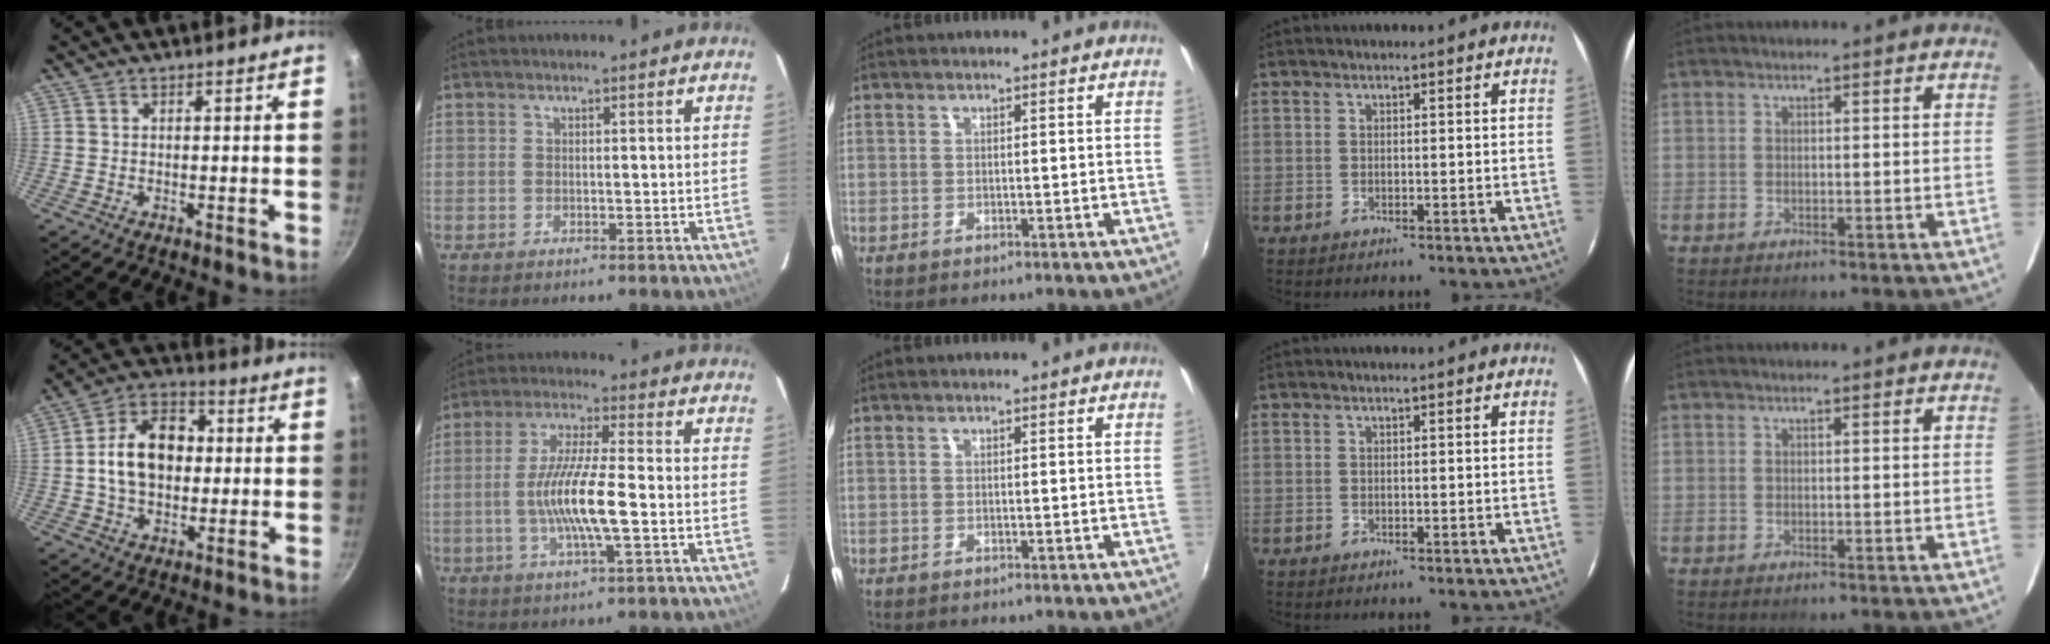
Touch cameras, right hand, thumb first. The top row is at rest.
{"thumb": {"total": 13.9, "force": [0.5, 9.9, 9.8], "torque": [-0.129, 0.026, -0.006]}, "index": {"total": 10.9, "force": [-2.2, 1.1, 10.6], "torque": [-0.206, -0.004, -0.042]}}